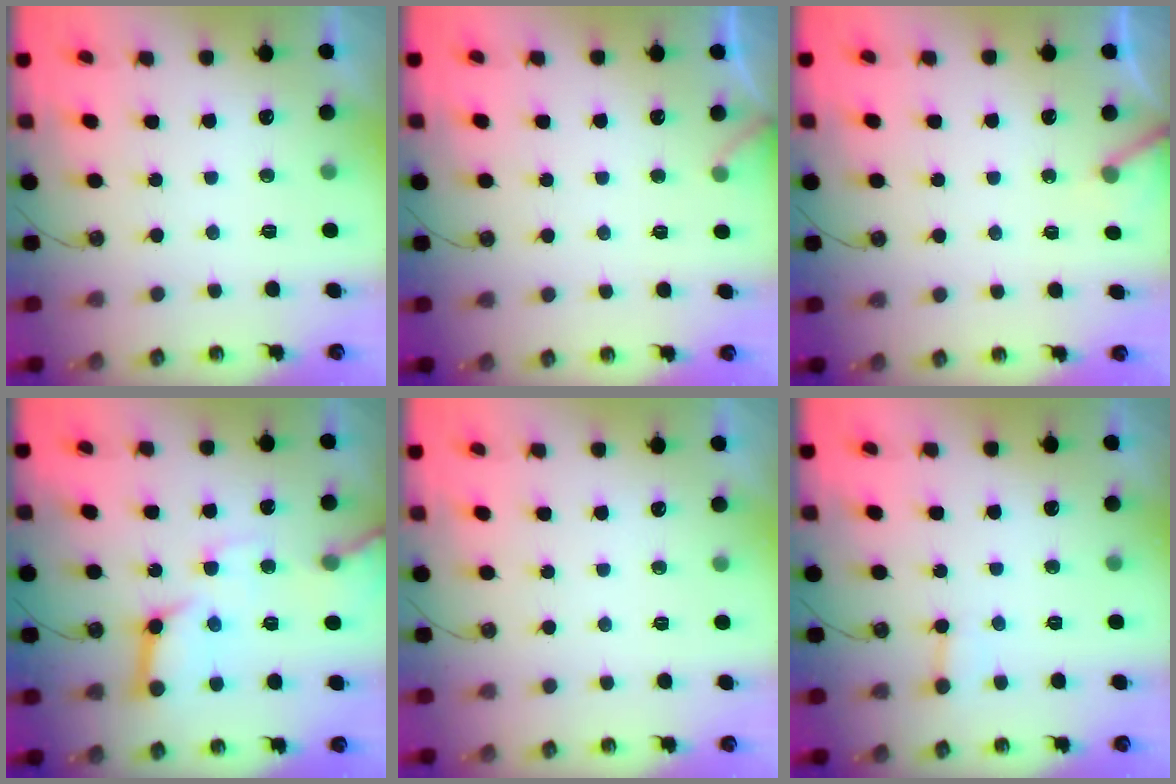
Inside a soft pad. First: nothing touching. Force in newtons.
{"total": 3.5, "press": 3.5, "slide": 0.3}
{"total": 5.0, "press": 4.9, "slide": 0.4}
{"total": 14.4, "press": 14.3, "slide": 1.7}
{"total": 0.0}
{"total": 3.6, "press": 3.5, "slide": 0.8}